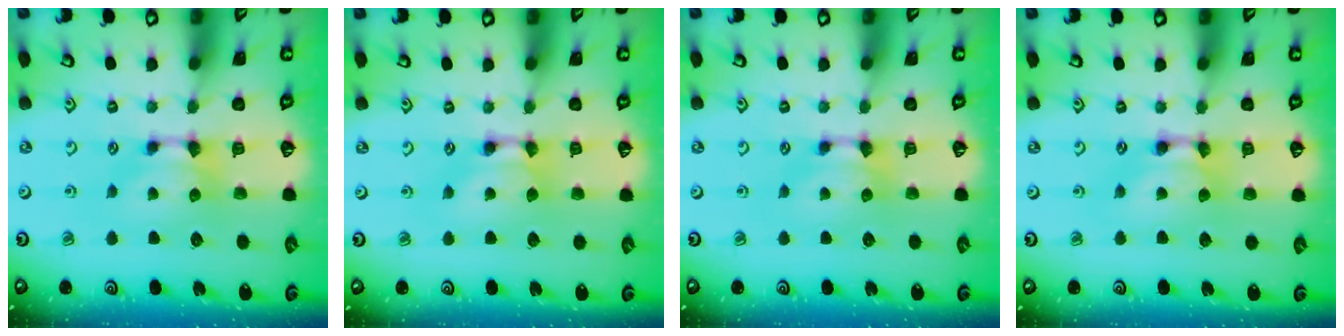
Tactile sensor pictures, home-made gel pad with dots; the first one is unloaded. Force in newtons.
{"total": 1.7, "press": 1.7, "slide": 0.1}
{"total": 0.0}
{"total": 2.1, "press": 2.1, "slide": 0.2}